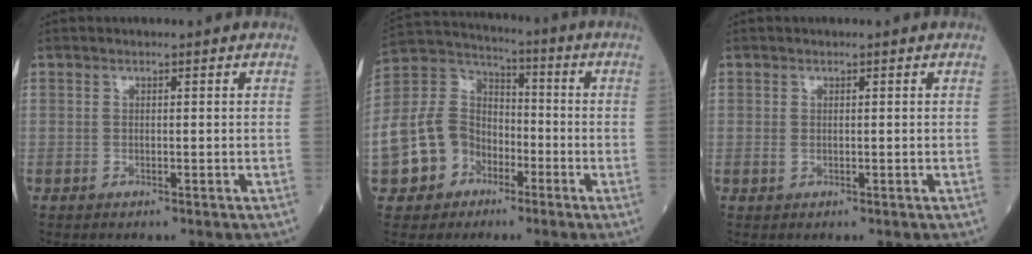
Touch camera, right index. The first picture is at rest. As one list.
[{"total": 11.6, "force": [-4.4, 9.5, 5.1], "torque": [-0.130, 0.029, -0.078]}, {"total": 0.5, "force": [0.1, 0.4, 0.4], "torque": [-0.010, 0.000, 0.002]}]